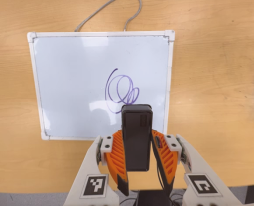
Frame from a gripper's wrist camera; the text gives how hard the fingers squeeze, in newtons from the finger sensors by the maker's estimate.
{"total": 4.0, "left": 2.5, "right": 5.5}